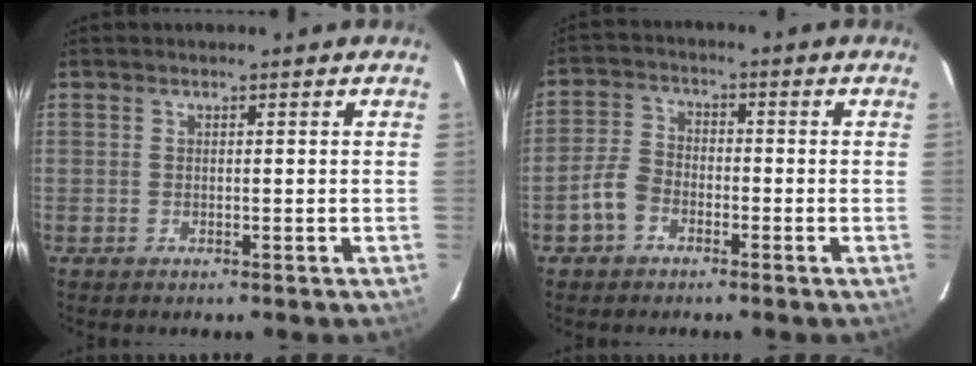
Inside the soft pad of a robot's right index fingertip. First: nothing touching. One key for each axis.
{"total": 5.4, "fx": -2.9, "fy": 3.8, "fz": 2.6, "tx": -0.059, "ty": 0.016, "tz": -0.055}